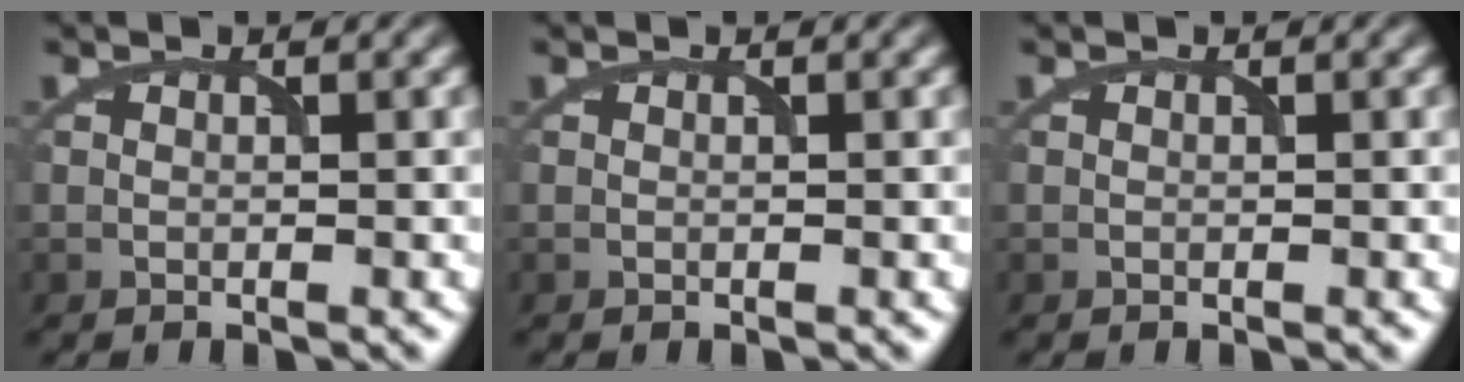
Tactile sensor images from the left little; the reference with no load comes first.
{"total": 0.0}
{"total": 0.0}